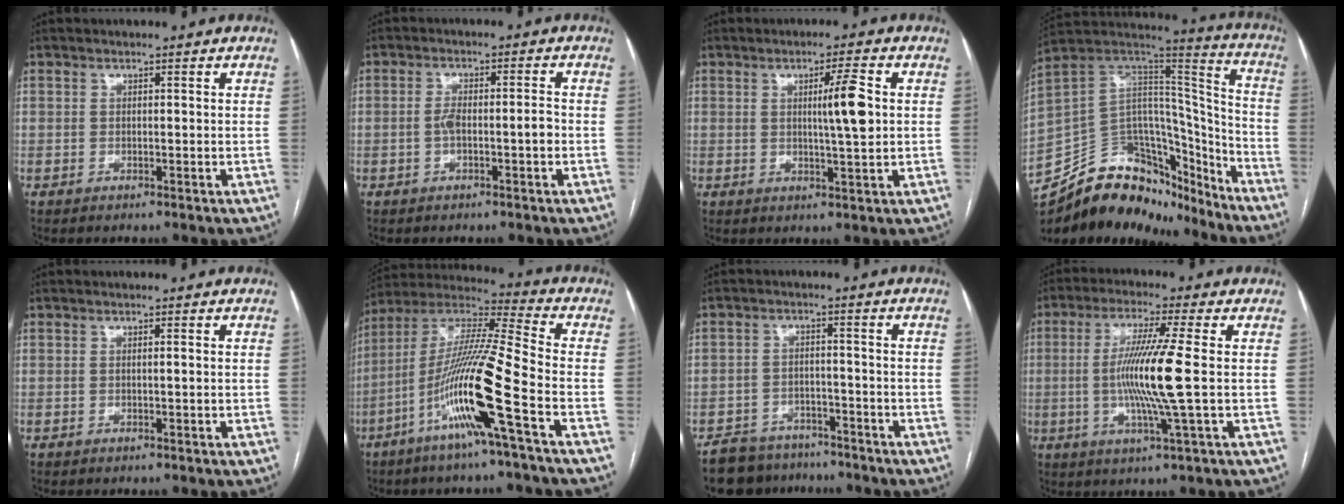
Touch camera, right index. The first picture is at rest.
{"total": 4.3, "force": [-1.1, 1.0, 4.1], "torque": [-0.079, 0.010, -0.017]}
{"total": 6.0, "force": [0.9, 0.0, 5.9], "torque": [-0.095, 0.000, 0.014]}
{"total": 26.4, "force": [-20.7, 12.9, 10.1], "torque": [-0.201, 0.052, -0.325]}
{"total": 0.5, "force": [0.0, -0.1, 0.5], "torque": [-0.009, 0.000, 0.000]}
{"total": 17.2, "force": [-6.7, -0.9, 15.8], "torque": [-0.314, -0.009, -0.135]}
{"total": 9.0, "force": [-7.6, 4.7, 1.3], "torque": [-0.017, 0.010, -0.114]}
{"total": 10.8, "force": [-0.5, -1.2, 10.8], "torque": [-0.214, -0.012, -0.013]}